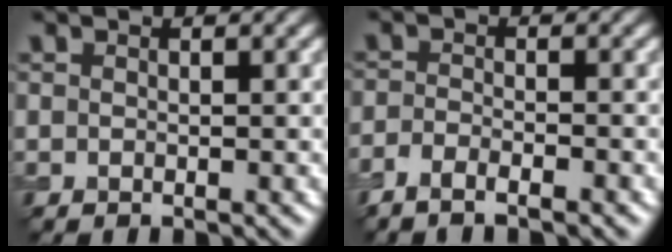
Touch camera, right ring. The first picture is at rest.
{"total": 2.2, "force": [-1.9, 0.3, 1.1], "torque": [-0.025, -0.002, -0.039]}